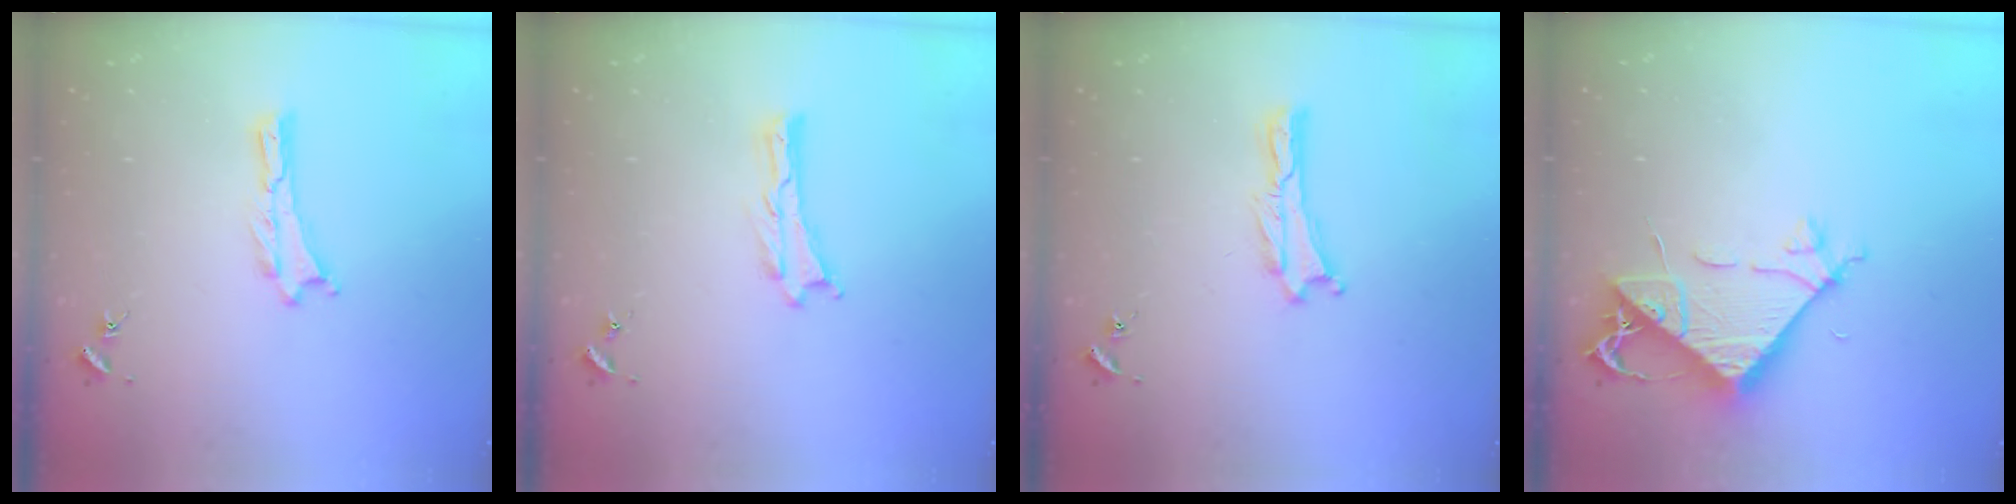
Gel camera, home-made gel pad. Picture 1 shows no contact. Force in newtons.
{"total": 0.0}
{"total": 0.0}
{"total": 7.2, "press": 7.1, "slide": 1.2}